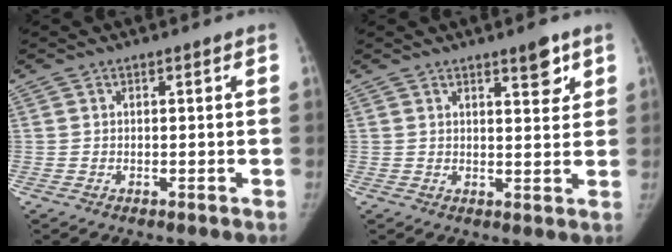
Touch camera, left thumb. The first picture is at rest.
{"total": 4.8, "force": [3.0, 1.6, 3.5], "torque": [-0.034, -0.019, 0.041]}